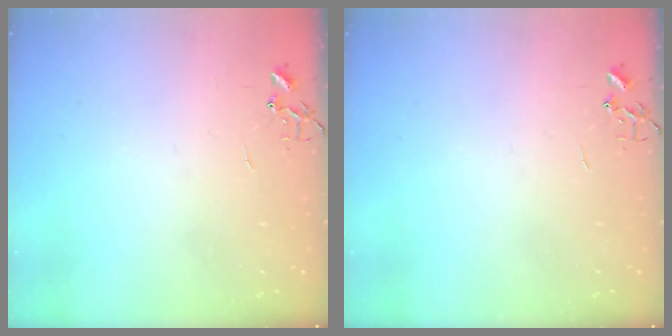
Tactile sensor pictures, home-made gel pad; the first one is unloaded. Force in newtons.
{"total": 0.0}